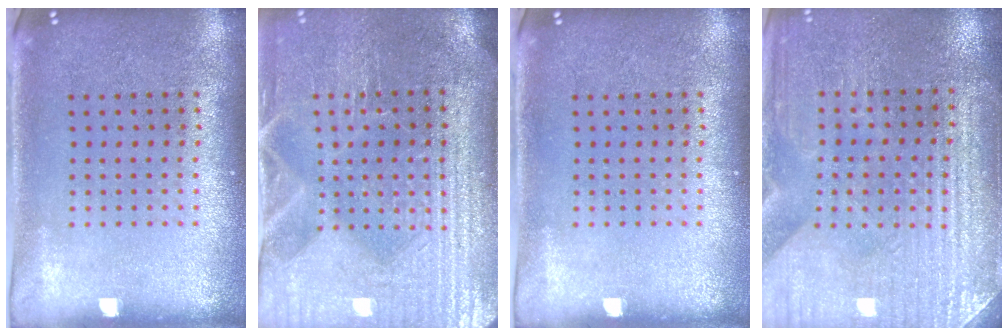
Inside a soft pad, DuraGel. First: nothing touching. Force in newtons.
{"total": 4.2, "press": 3.8, "slide": 1.7}
{"total": 0.0}
{"total": 3.2, "press": 3.2, "slide": 0.3}